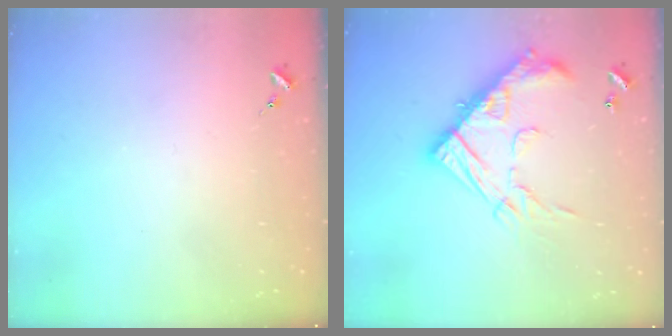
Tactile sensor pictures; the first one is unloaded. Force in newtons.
{"total": 21.7, "press": 21.6, "slide": 1.9}